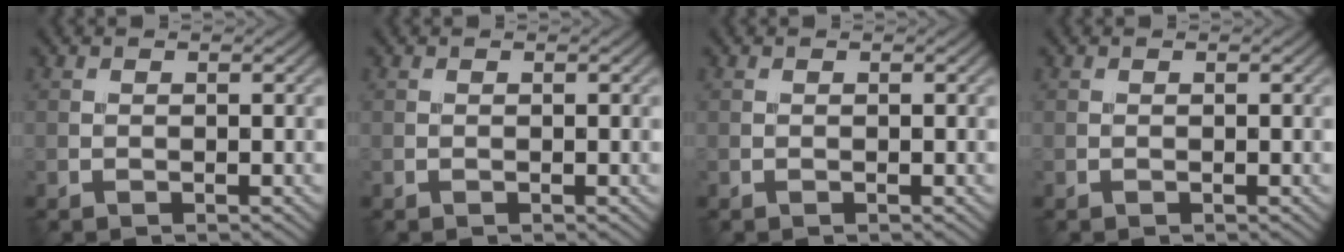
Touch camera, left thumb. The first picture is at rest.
{"total": 0.0}
{"total": 0.0}
{"total": 0.0}